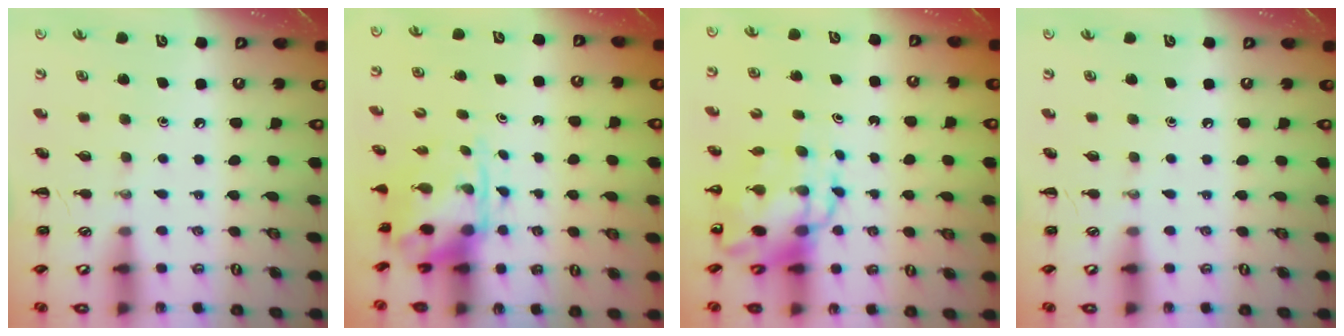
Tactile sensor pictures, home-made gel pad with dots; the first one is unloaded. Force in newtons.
{"total": 3.8, "press": 3.6, "slide": 0.9}
{"total": 9.9, "press": 9.5, "slide": 2.8}
{"total": 0.0}